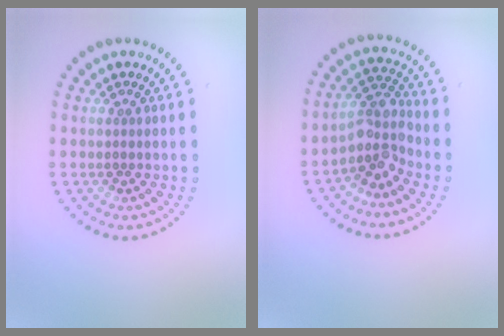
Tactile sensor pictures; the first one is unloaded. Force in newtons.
{"total": 3.8, "press": 3.1, "slide": 2.1}